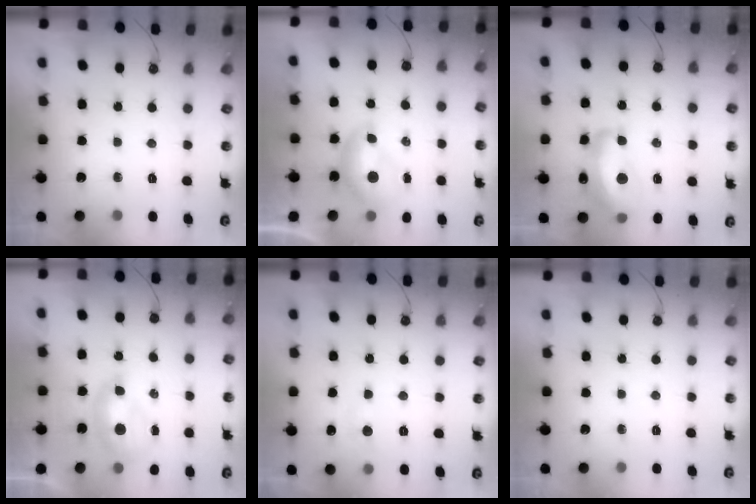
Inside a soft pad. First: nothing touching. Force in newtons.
{"total": 0.6, "press": 0.5, "slide": 0.3}
{"total": 8.5, "press": 8.5, "slide": 1.2}
{"total": 1.7, "press": 1.6, "slide": 0.7}
{"total": 0.6, "press": 0.1, "slide": 0.6}
{"total": 0.0}